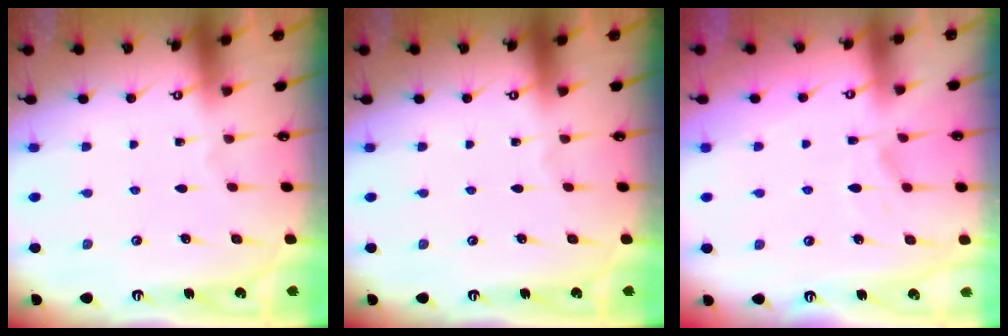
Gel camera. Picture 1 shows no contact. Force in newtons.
{"total": 0.0}
{"total": 1.5, "press": 1.0, "slide": 1.1}